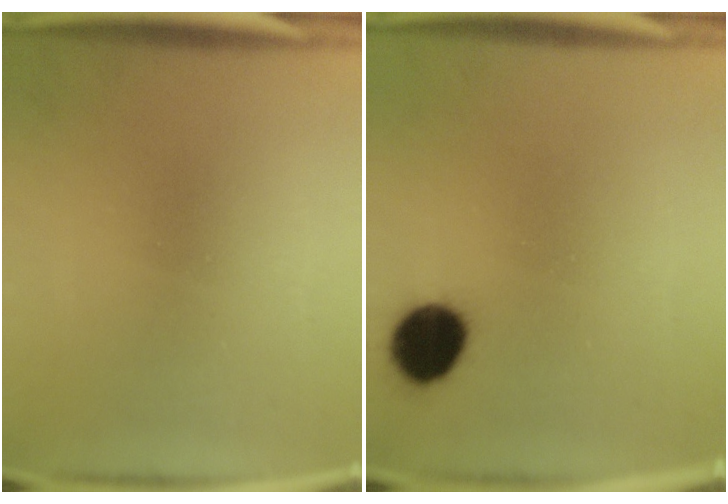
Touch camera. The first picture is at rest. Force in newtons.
{"total": 9.2}